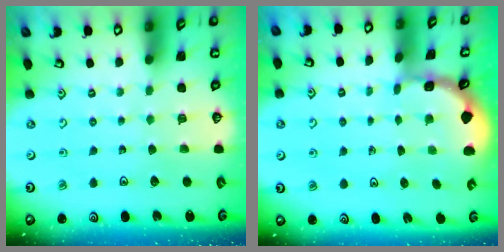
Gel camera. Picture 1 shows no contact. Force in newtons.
{"total": 1.6, "press": 1.6, "slide": 0.2}